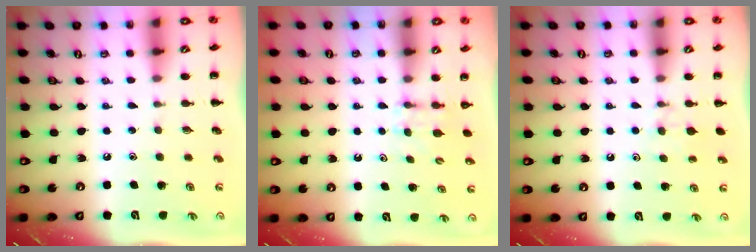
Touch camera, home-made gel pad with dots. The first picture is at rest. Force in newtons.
{"total": 3.3, "press": 3.1, "slide": 1.3}
{"total": 5.6, "press": 5.4, "slide": 1.4}